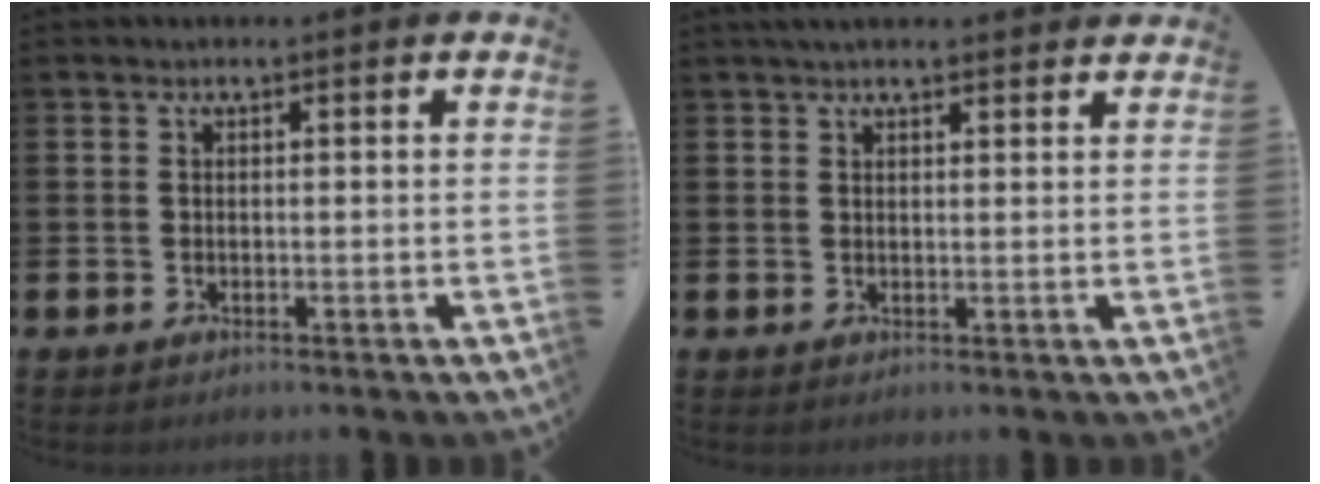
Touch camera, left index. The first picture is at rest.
{"total": 2.6, "force": [2.4, 0.5, 0.9], "torque": [-0.018, -0.004, 0.043]}